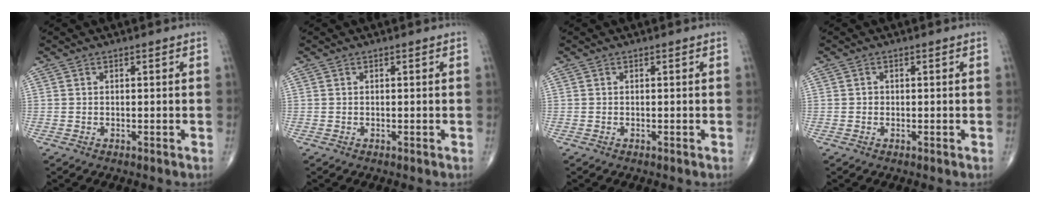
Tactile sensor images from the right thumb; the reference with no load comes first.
{"total": 0.0}
{"total": 0.0}
{"total": 0.6, "force": [-0.1, 0.6, 0.2], "torque": [0.002, 0.003, -0.002]}